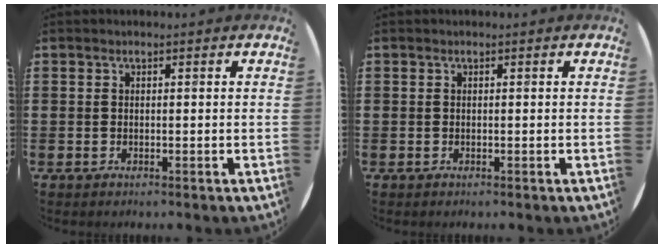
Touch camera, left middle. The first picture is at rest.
{"total": 0.0}